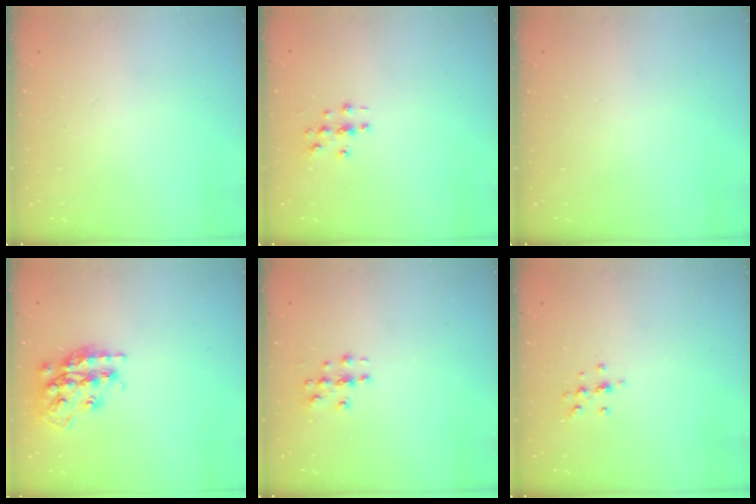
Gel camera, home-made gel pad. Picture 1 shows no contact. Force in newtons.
{"total": 2.8, "press": 2.8, "slide": 0.3}
{"total": 0.0}
{"total": 17.3, "press": 17.3, "slide": 1.0}
{"total": 3.4, "press": 3.4, "slide": 0.2}
{"total": 6.0, "press": 5.6, "slide": 2.0}